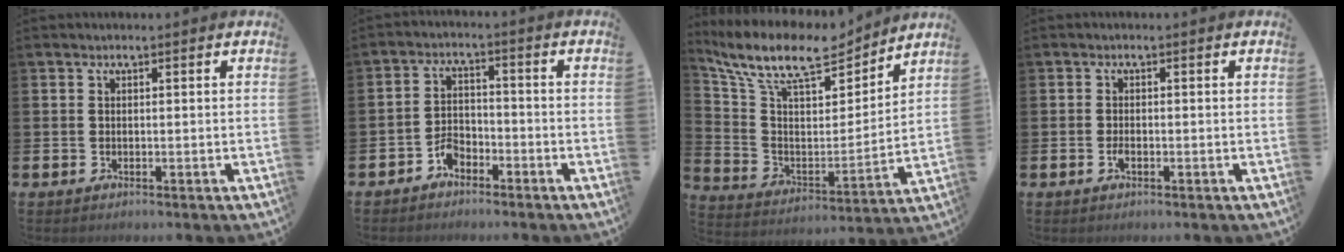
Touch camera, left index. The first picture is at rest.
{"total": 3.2, "force": [-2.7, 1.5, 0.9], "torque": [-0.023, 0.010, -0.056]}
{"total": 11.9, "force": [10.1, 3.7, 5.0], "torque": [-0.138, -0.062, 0.174]}
{"total": 1.4, "force": [-0.5, 0.6, 1.1], "torque": [-0.023, 0.001, -0.010]}